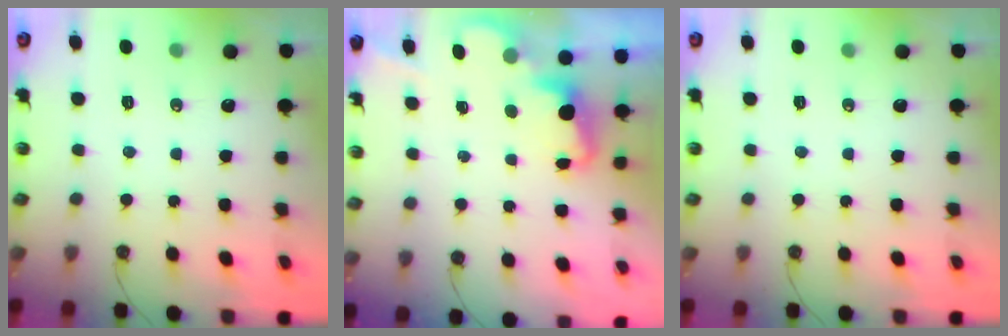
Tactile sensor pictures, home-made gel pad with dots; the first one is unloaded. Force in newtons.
{"total": 2.2, "press": 2.2, "slide": 0.5}
{"total": 0.0}